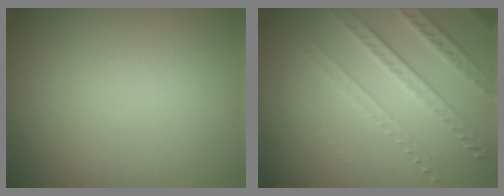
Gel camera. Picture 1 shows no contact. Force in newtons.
{"total": 3.5, "press": 3.1, "slide": 1.7}